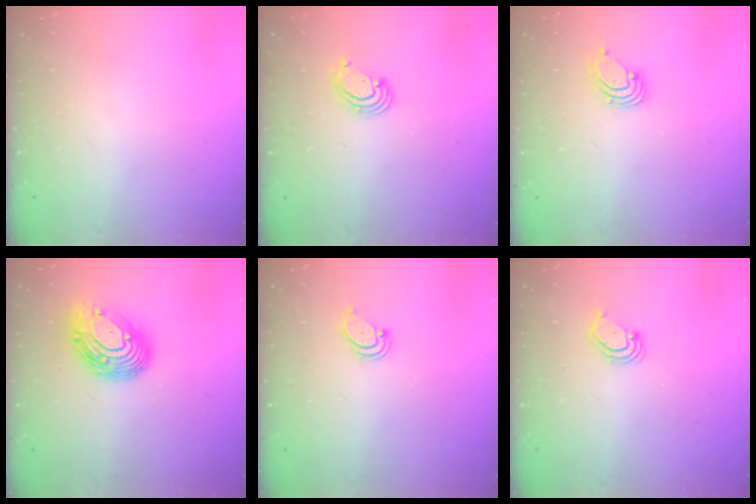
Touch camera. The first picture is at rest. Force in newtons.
{"total": 2.6, "press": 2.6, "slide": 0.2}
{"total": 1.6, "press": 1.6, "slide": 0.1}
{"total": 13.7, "press": 13.7, "slide": 0.9}
{"total": 2.2, "press": 2.2, "slide": 0.3}
{"total": 2.9, "press": 2.9, "slide": 0.3}